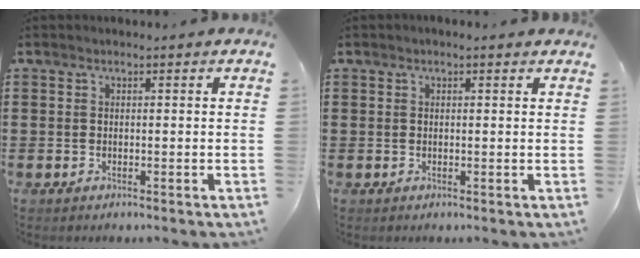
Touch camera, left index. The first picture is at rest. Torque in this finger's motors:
{"motor_torque": [2.01, -0.13, 0.84, 0.15]}